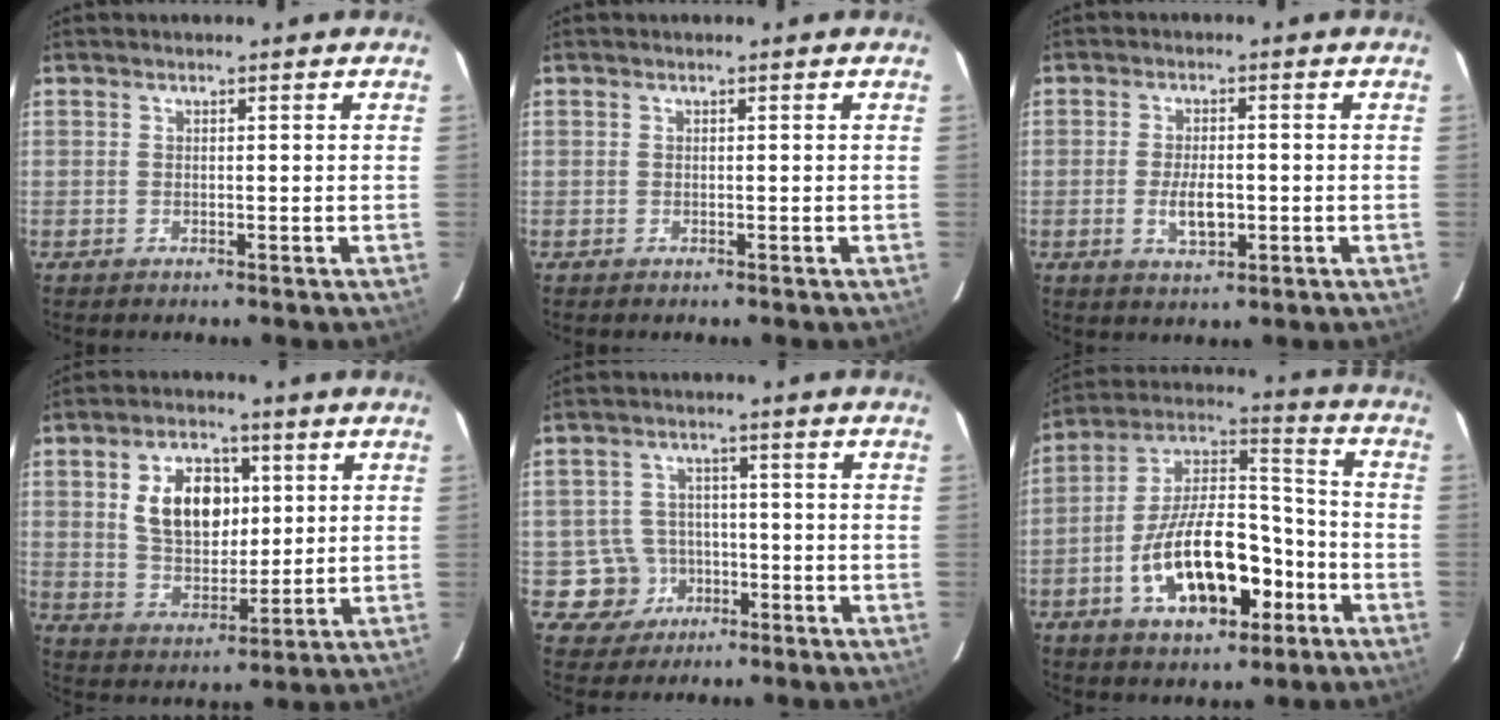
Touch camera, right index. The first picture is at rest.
{"total": 0.0}
{"total": 4.8, "force": [-1.1, 2.2, 4.2], "torque": [-0.082, -0.004, -0.017]}
{"total": 12.0, "force": [3.2, 7.8, 8.5], "torque": [-0.156, 0.014, 0.067]}
{"total": 6.3, "force": [-2.5, 5.8, 0.4], "torque": [-0.025, 0.026, -0.032]}
{"total": 18.9, "force": [-7.4, 9.5, 14.6], "torque": [-0.269, 0.022, -0.114]}